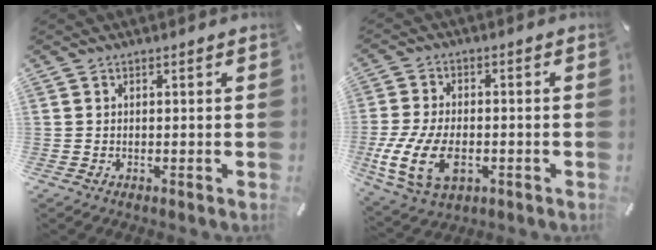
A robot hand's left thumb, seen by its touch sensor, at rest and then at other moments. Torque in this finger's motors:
{"motor_torque": [1.55, 2.47, 1.07, 0.50, 0.24]}